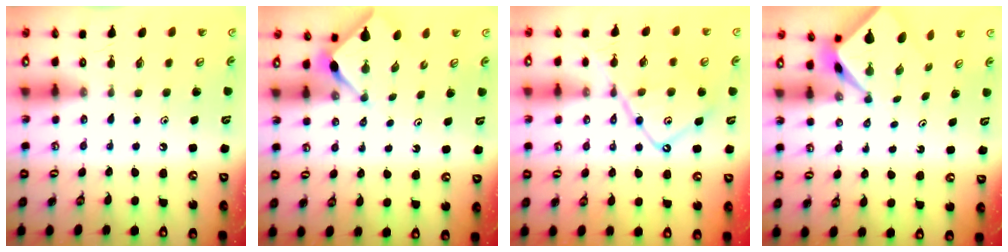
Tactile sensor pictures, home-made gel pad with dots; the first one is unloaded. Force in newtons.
{"total": 2.8, "press": 2.7, "slide": 0.5}
{"total": 13.5, "press": 13.5, "slide": 1.3}
{"total": 2.4, "press": 2.4, "slide": 0.2}